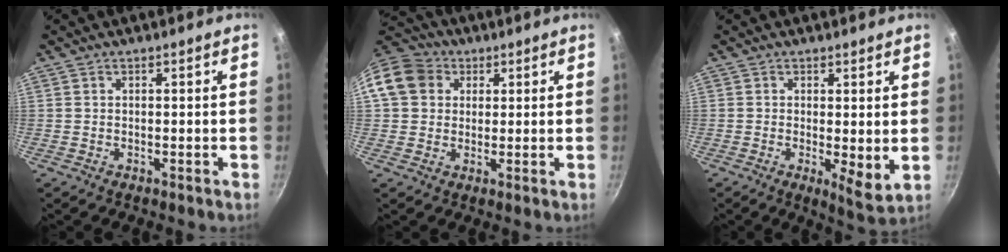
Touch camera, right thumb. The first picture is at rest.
{"total": 11.4, "force": [2.9, 9.6, 5.3], "torque": [-0.086, 0.022, 0.037]}
{"total": 5.9, "force": [0.1, 1.9, 5.6], "torque": [-0.081, -0.025, 0.004]}